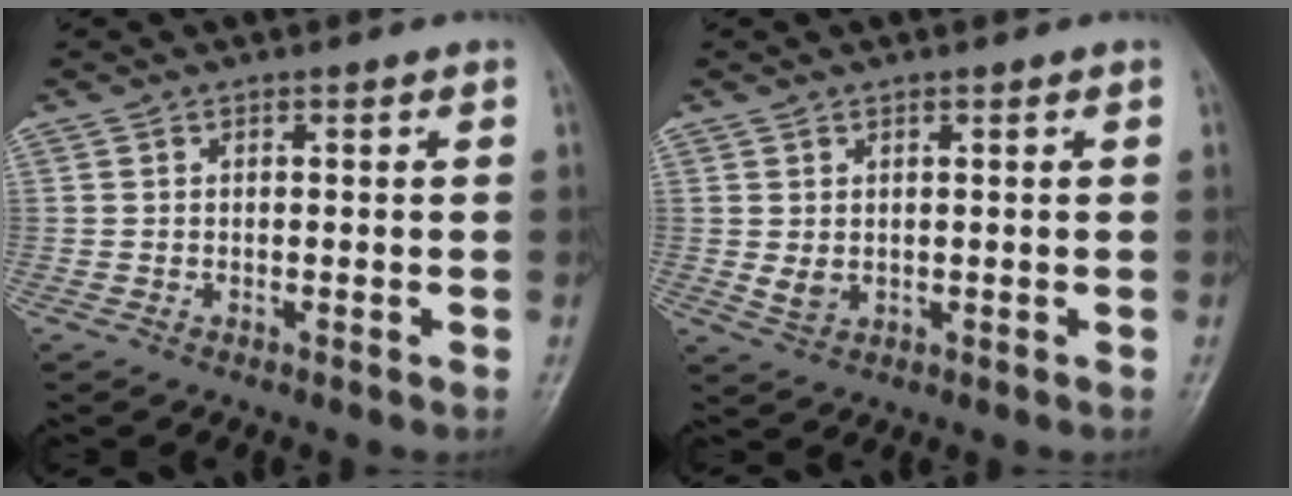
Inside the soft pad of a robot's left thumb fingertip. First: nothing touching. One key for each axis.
{"total": 2.5, "fx": 0.5, "fy": 1.5, "fz": 1.9, "tx": -0.027, "ty": -0.007, "tz": 0.017}